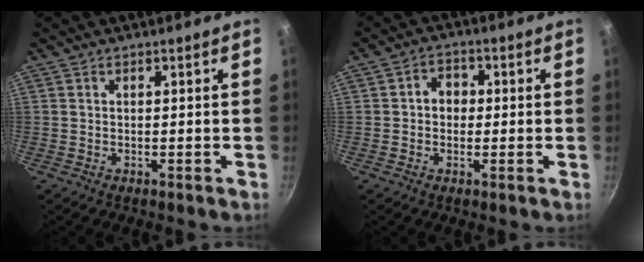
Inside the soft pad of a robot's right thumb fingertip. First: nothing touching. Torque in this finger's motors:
{"motor_torque": [-0.49, 0.38, 0.11, -0.02, 0.02]}